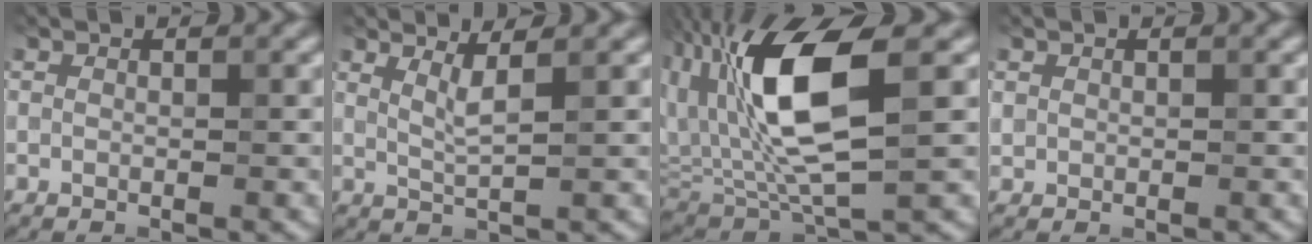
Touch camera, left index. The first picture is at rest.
{"total": 2.1, "force": [1.1, 0.3, 1.7], "torque": [-0.028, -0.005, 0.021]}
{"total": 11.6, "force": [2.0, 4.1, 10.6], "torque": [-0.204, 0.010, 0.035]}
{"total": 0.6, "force": [0.3, 0.5, 0.0], "torque": [0.003, -0.002, 0.007]}